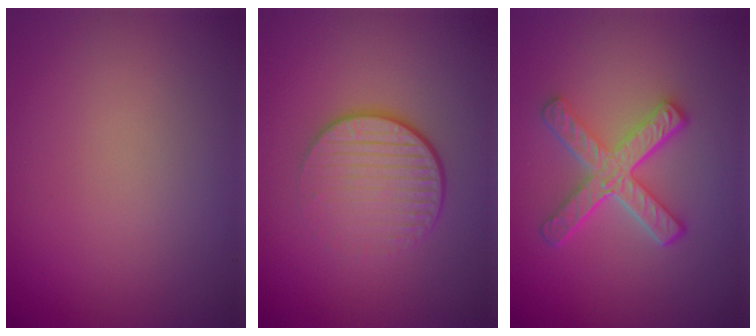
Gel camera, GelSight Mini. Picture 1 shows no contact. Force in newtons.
{"total": 4.4, "press": 2.7, "slide": 3.5}
{"total": 4.9, "press": 3.6, "slide": 3.3}